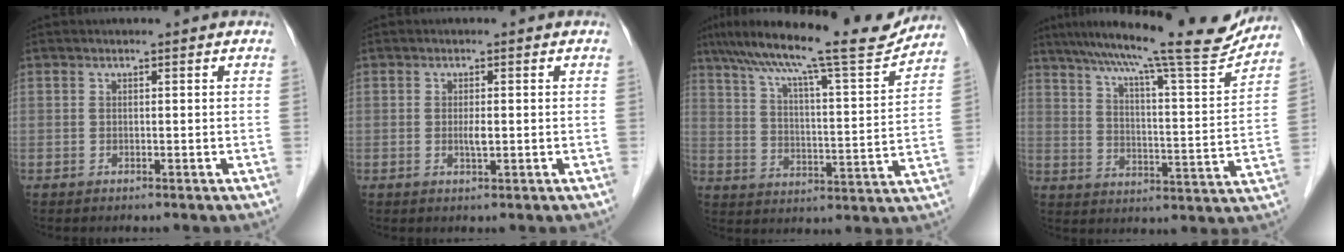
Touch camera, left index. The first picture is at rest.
{"total": 1.5, "force": [-0.2, 0.3, 1.5], "torque": [-0.029, -0.005, -0.003]}
{"total": 18.5, "force": [15.8, 1.4, 9.6], "torque": [-0.163, 0.007, 0.234]}
{"total": 20.7, "force": [18.1, 1.1, 10.1], "torque": [-0.166, -0.019, 0.252]}